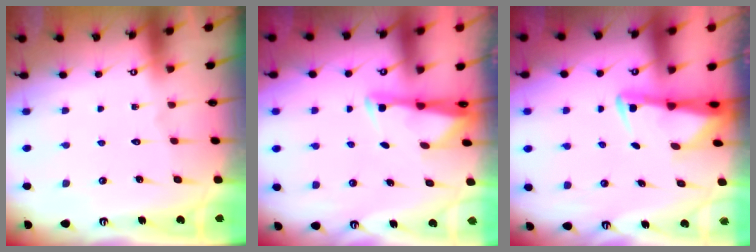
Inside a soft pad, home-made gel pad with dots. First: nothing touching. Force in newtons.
{"total": 2.6, "press": 2.6, "slide": 0.4}
{"total": 2.9, "press": 2.9, "slide": 0.6}